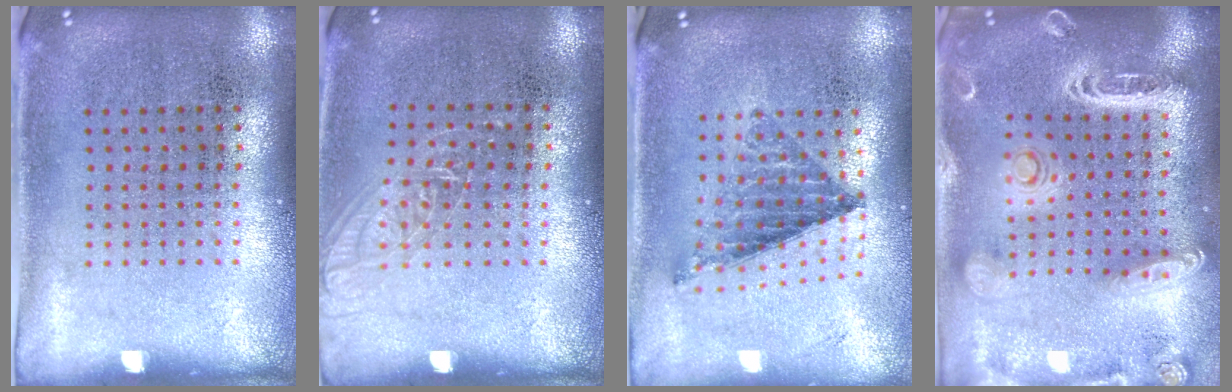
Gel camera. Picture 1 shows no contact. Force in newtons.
{"total": 1.2, "press": 1.1, "slide": 0.4}
{"total": 0.8, "press": 0.8, "slide": 0.1}
{"total": 2.8, "press": 2.4, "slide": 1.4}